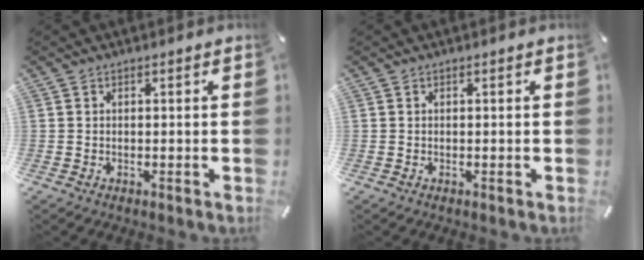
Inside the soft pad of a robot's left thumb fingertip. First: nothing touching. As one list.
[{"total": 0.0}]